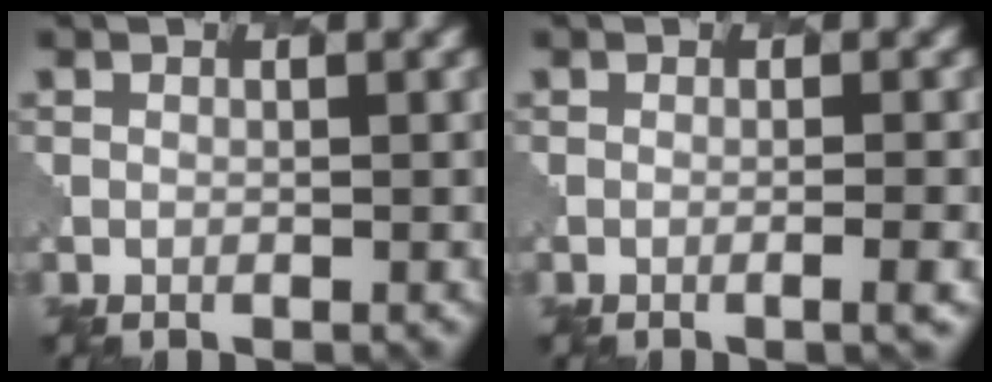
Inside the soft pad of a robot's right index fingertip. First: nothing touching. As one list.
[{"total": 2.0, "force": [-0.6, 0.4, 1.8], "torque": [-0.019, 0.001, -0.014]}]